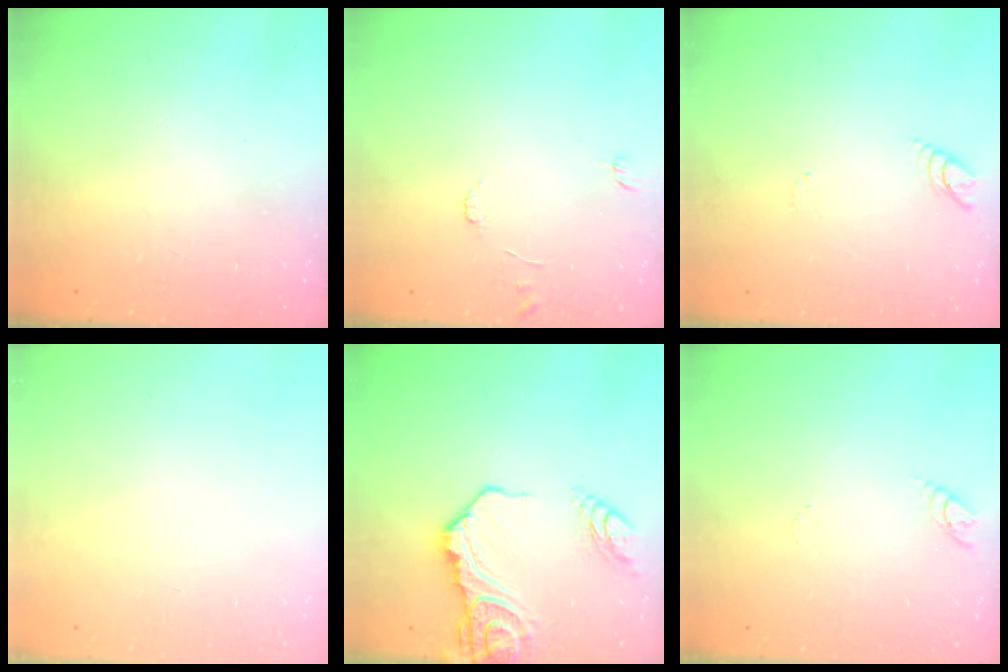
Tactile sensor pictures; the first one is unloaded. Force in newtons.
{"total": 7.2, "press": 7.1, "slide": 0.7}
{"total": 3.7, "press": 3.7, "slide": 0.4}
{"total": 0.0}
{"total": 15.1, "press": 15.1, "slide": 1.5}
{"total": 2.8, "press": 2.8, "slide": 0.2}